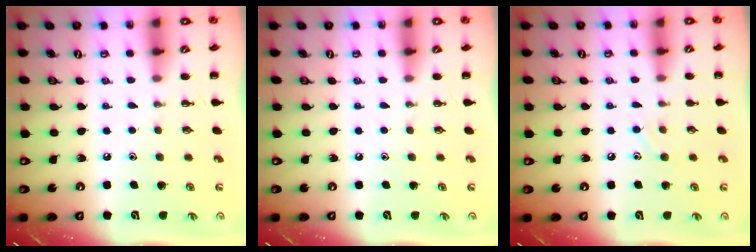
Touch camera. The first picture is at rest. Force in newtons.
{"total": 0.0}
{"total": 6.3, "press": 6.1, "slide": 1.4}